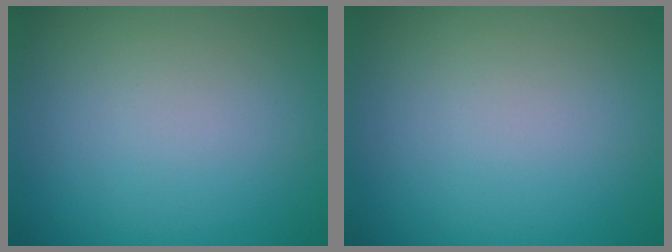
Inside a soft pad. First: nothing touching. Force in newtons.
{"total": 0.0}